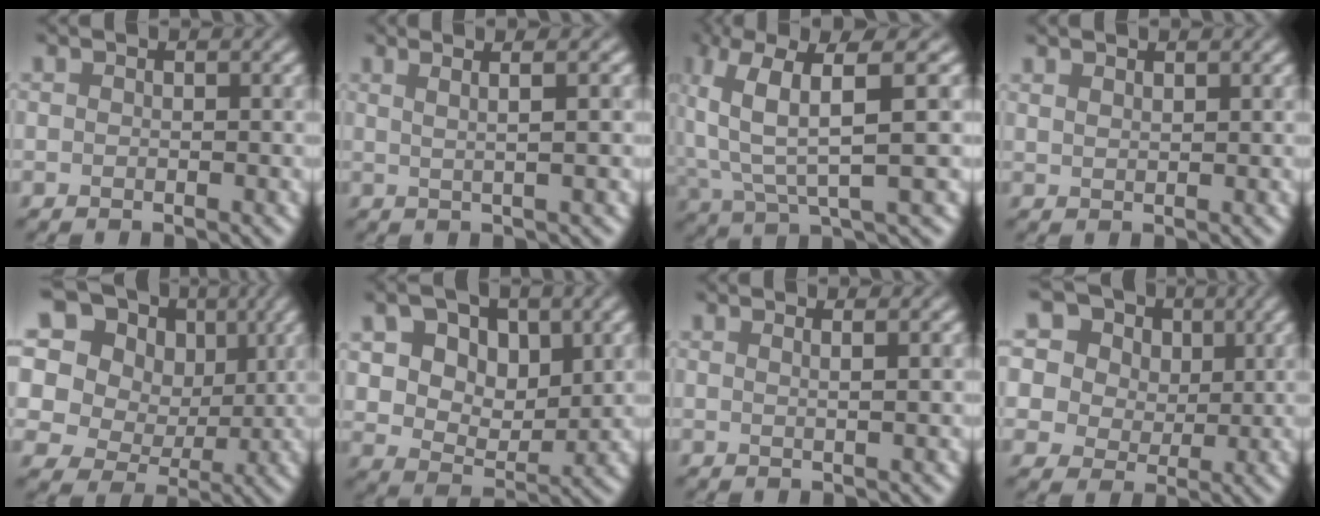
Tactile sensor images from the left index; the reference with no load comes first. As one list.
[{"total": 4.5, "force": [2.2, 1.5, 3.7], "torque": [-0.037, 0.022, -0.004]}, {"total": 8.3, "force": [2.8, 2.1, 7.5], "torque": [-0.148, 0.012, 0.049]}, {"total": 1.2, "force": [1.1, 0.2, 0.4], "torque": [-0.007, 0.003, 0.018]}, {"total": 20.1, "force": [10.1, 15.0, 8.8], "torque": [-0.232, 0.044, 0.173]}, {"total": 7.8, "force": [3.1, 4.8, 5.4], "torque": [-0.096, -0.002, 0.050]}, {"total": 2.2, "force": [1.0, 0.9, 1.7], "torque": [-0.010, 0.006, -0.011]}, {"total": 17.2, "force": [9.6, 11.5, 8.4], "torque": [-0.209, 0.062, 0.154]}]